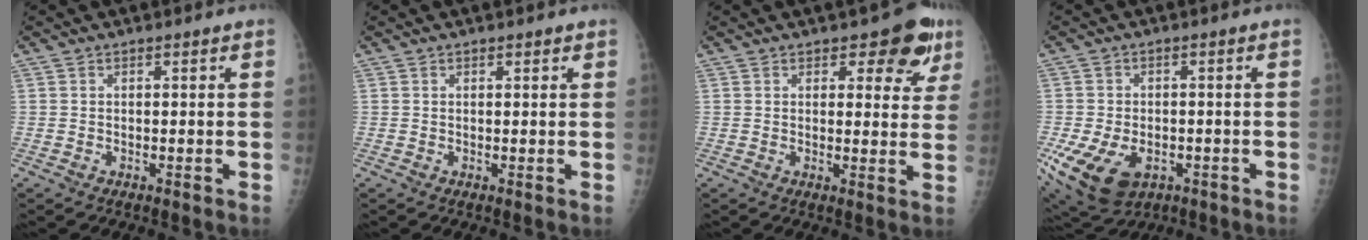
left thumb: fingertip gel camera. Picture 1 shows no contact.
{"total": 0.7, "force": [0.5, 0.3, 0.4], "torque": [-0.001, -0.002, 0.004]}
{"total": 7.4, "force": [4.4, 3.9, 4.4], "torque": [-0.010, -0.018, 0.051]}
{"total": 14.5, "force": [-5.4, 9.7, 9.3], "torque": [-0.191, 0.001, -0.074]}